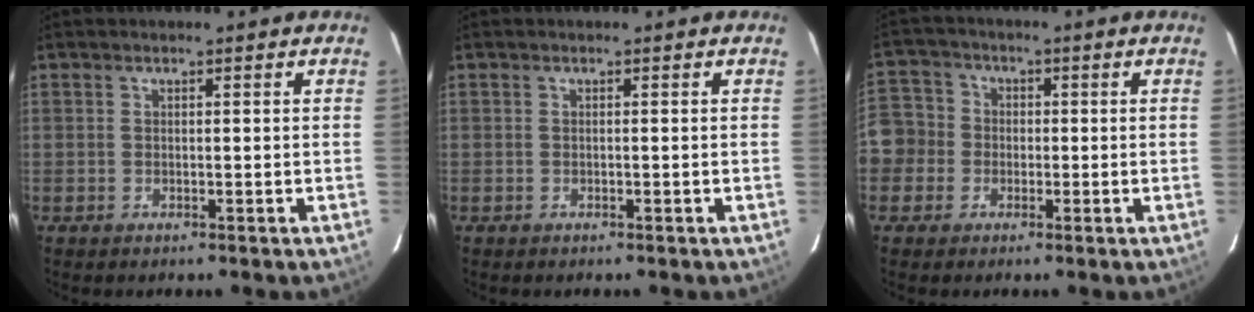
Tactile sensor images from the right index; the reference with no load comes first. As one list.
[{"total": 0.0}, {"total": 9.3, "force": [-1.6, 9.0, 1.9], "torque": [-0.065, 0.038, -0.027]}]